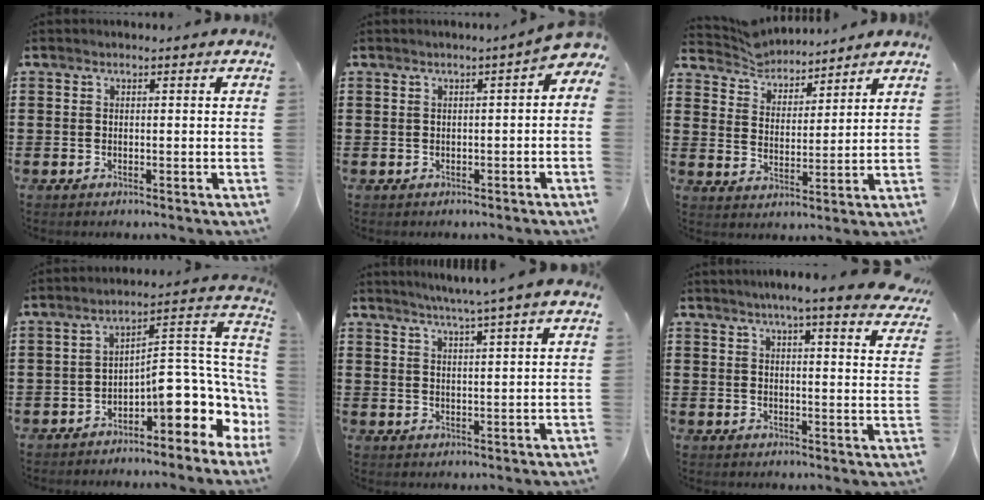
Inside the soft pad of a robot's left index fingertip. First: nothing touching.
{"total": 1.6, "force": [0.0, 0.4, 1.5], "torque": [-0.032, -0.002, -0.002]}
{"total": 5.0, "force": [4.9, 0.8, -0.1], "torque": [-0.024, -0.021, 0.087]}
{"total": 7.9, "force": [-1.6, 2.7, 7.3], "torque": [-0.111, -0.040, -0.038]}
{"total": 3.8, "force": [3.4, -1.1, 1.4], "torque": [-0.036, -0.018, 0.056]}
{"total": 5.0, "force": [4.4, -0.4, 2.3], "torque": [-0.061, -0.015, 0.075]}